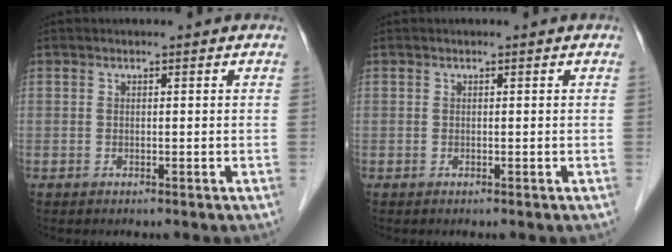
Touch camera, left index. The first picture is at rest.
{"total": 0.0}